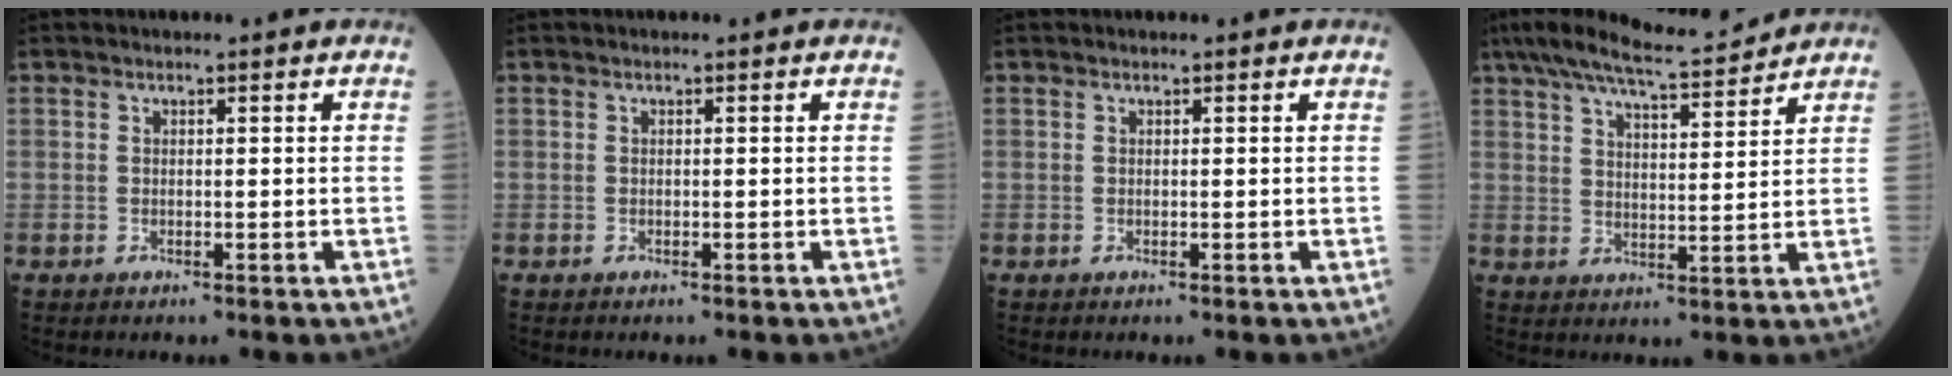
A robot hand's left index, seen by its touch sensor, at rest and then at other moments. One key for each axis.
{"total": 0.0}
{"total": 0.0}
{"total": 12.5, "fx": 11.2, "fy": 1.1, "fz": 5.4, "tx": -0.100, "ty": 0.015, "tz": 0.177}